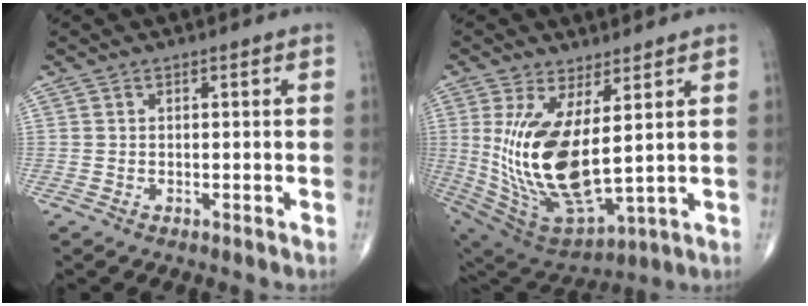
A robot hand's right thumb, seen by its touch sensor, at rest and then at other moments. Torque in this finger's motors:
{"motor_torque": [-0.81, 1.51, 2.11, 0.52, 0.65]}